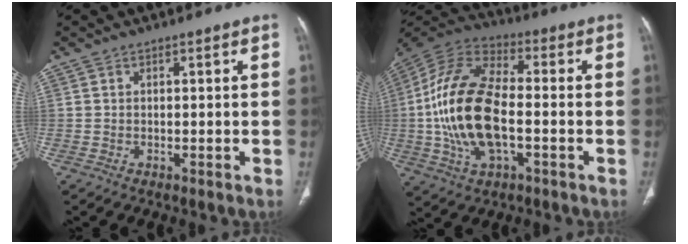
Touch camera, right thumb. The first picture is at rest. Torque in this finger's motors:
{"motor_torque": [-0.03, 1.88, 2.21, -0.56, 0.68]}